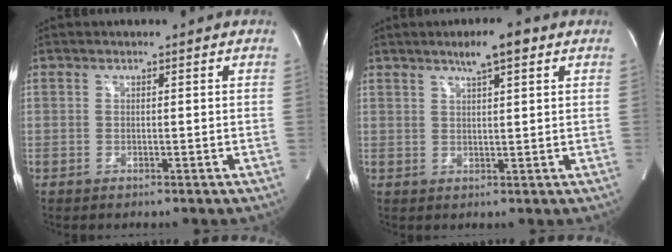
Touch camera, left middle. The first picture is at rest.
{"total": 5.0, "force": [3.2, 0.5, 3.9], "torque": [-0.065, 0.010, 0.049]}